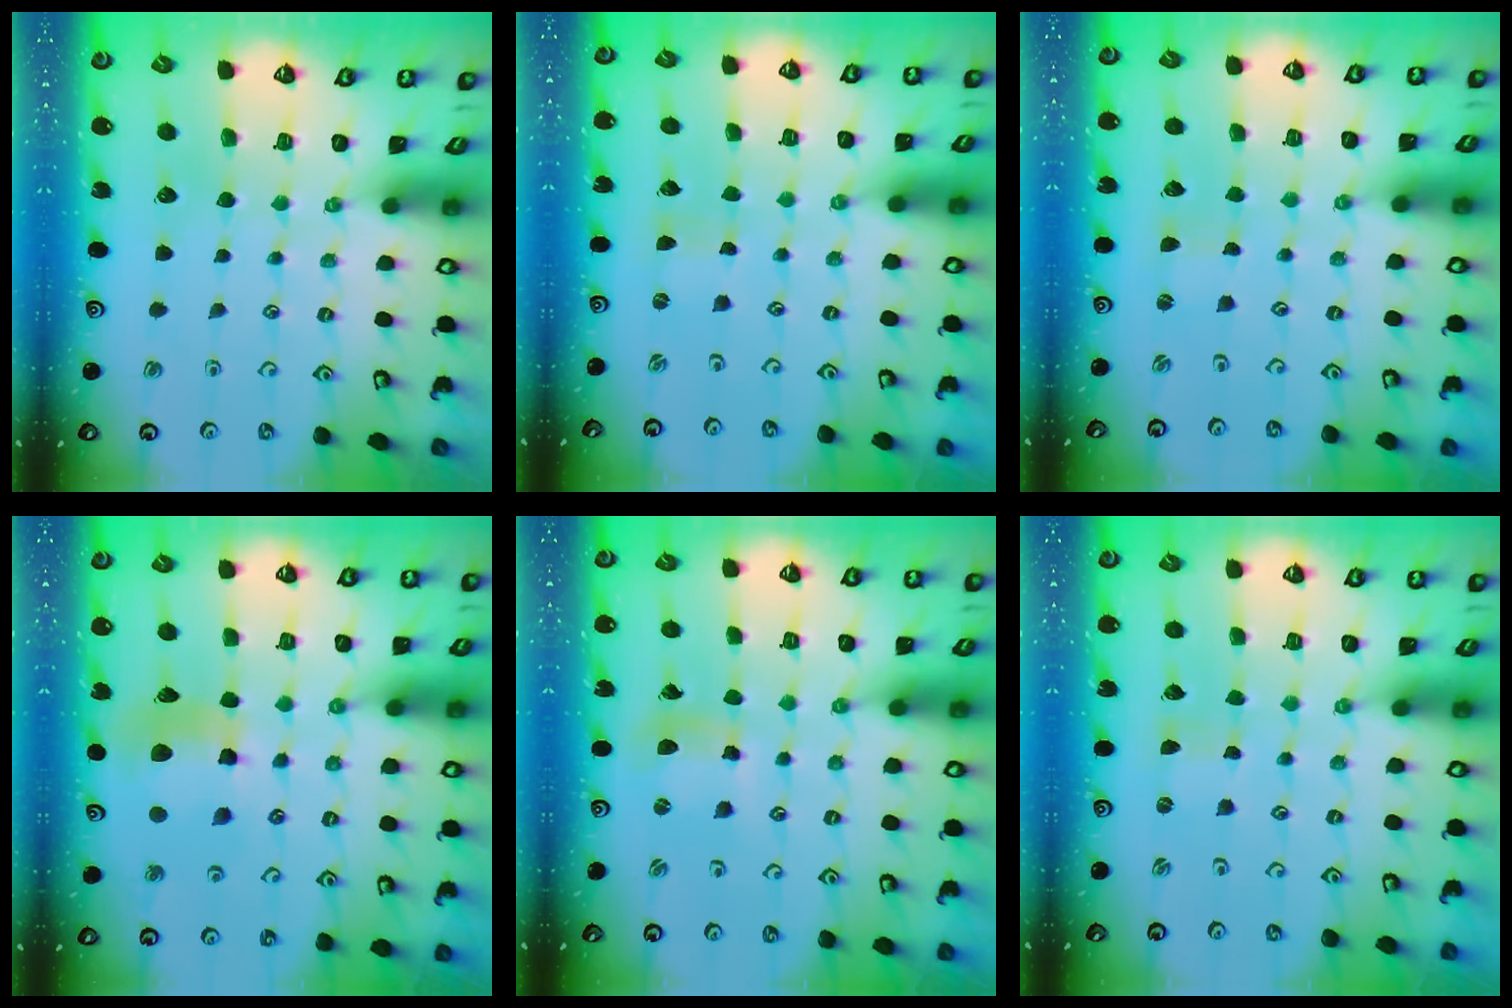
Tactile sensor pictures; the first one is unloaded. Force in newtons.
{"total": 0.0}
{"total": 0.0}
{"total": 12.0, "press": 11.9, "slide": 1.4}
{"total": 6.9, "press": 6.8, "slide": 1.2}
{"total": 0.0}